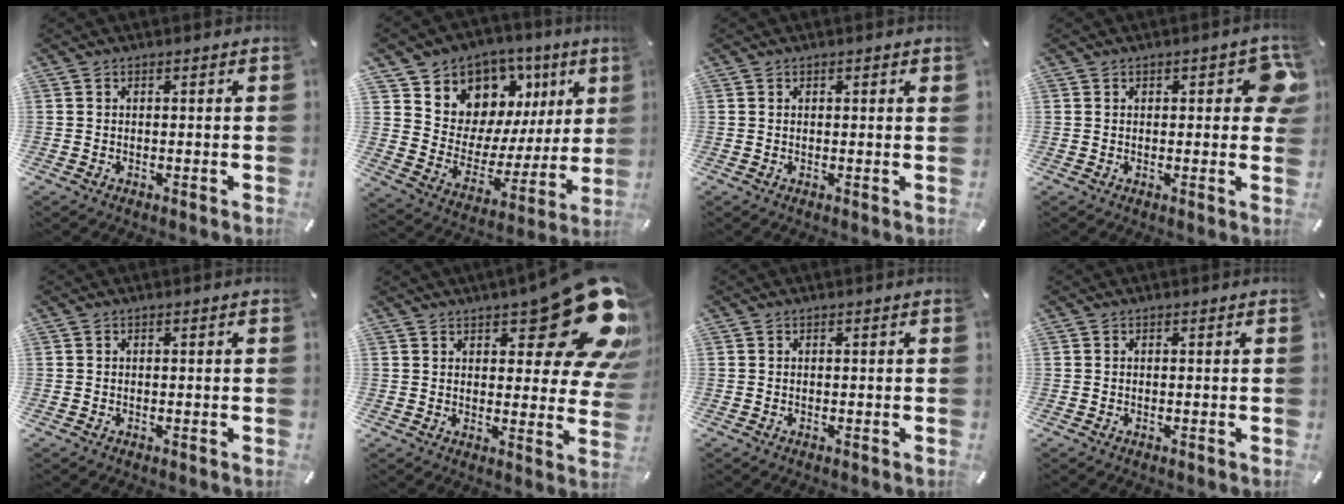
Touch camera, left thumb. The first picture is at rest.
{"total": 9.4, "force": [6.1, 7.2, -0.1], "torque": [-0.002, -0.088, 0.114]}
{"total": 0.6, "force": [0.4, 0.1, 0.4], "torque": [-0.001, -0.002, 0.004]}
{"total": 6.6, "force": [1.8, 3.0, 5.6], "torque": [-0.067, -0.003, 0.024]}
{"total": 0.0}
{"total": 20.6, "force": [12.3, 7.2, 14.9], "torque": [-0.176, -0.090, 0.202]}
{"total": 0.0}
{"total": 0.0}